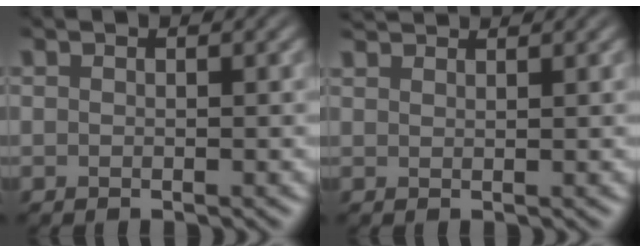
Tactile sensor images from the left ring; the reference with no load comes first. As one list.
[{"total": 2.5, "force": [2.5, 0.3, 0.6], "torque": [-0.012, 0.008, 0.031]}]